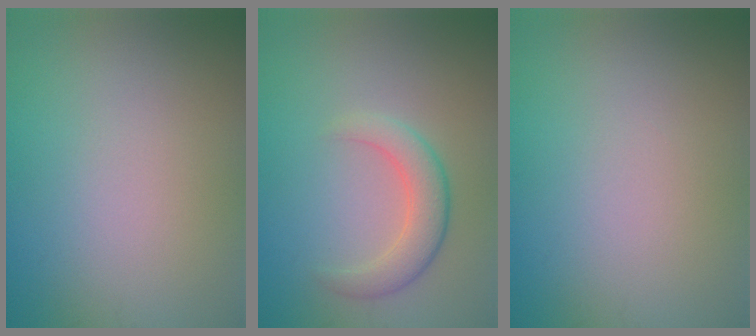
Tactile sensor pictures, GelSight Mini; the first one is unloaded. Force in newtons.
{"total": 3.4, "press": 3.4, "slide": 0.3}
{"total": 0.0}